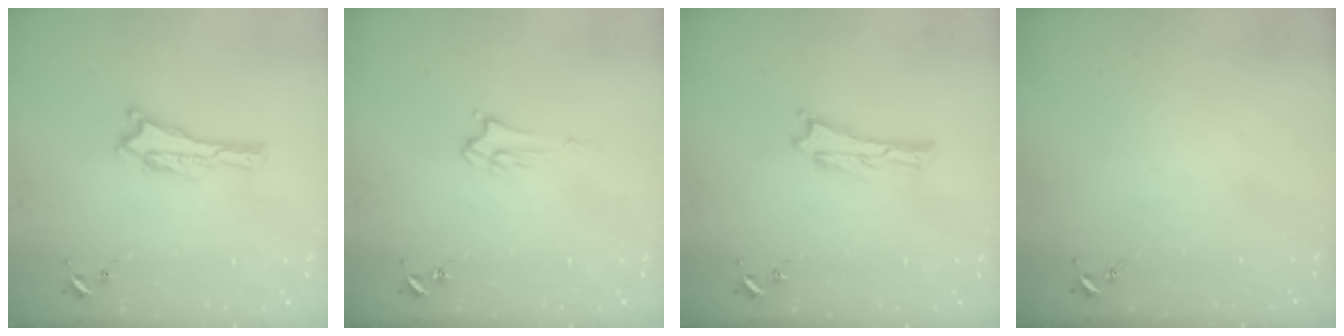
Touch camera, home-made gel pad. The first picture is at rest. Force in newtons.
{"total": 2.4, "press": 2.4, "slide": 0.3}
{"total": 0.0}
{"total": 0.0}